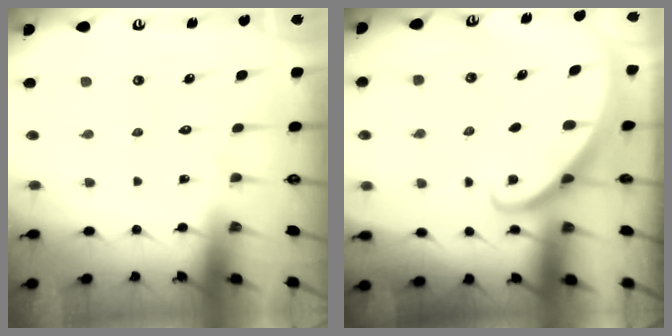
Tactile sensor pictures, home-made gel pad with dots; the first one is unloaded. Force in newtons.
{"total": 1.7, "press": 1.7, "slide": 0.1}